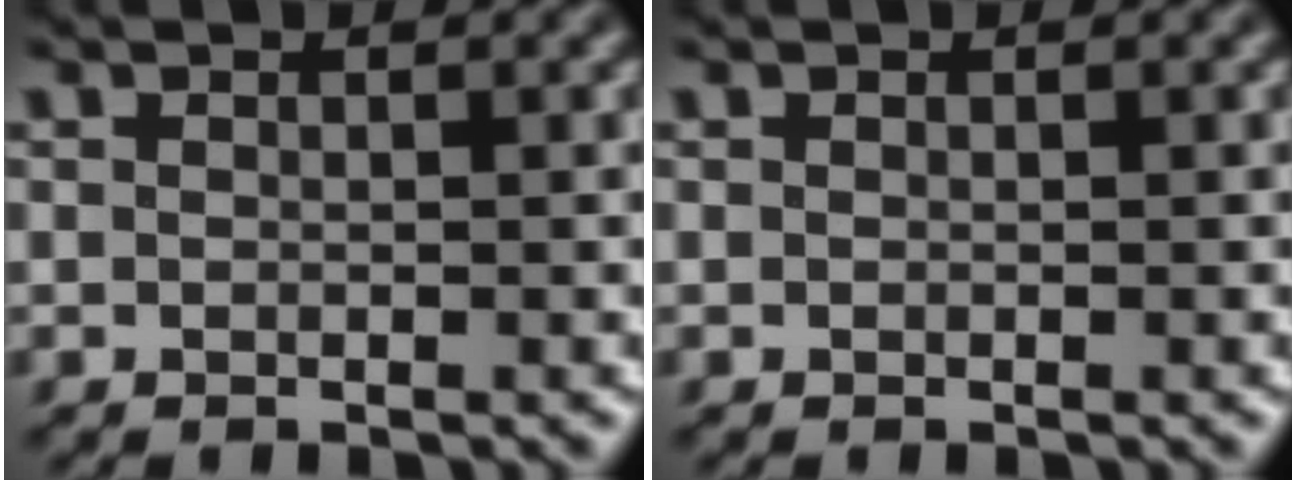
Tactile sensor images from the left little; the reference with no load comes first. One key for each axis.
{"total": 0.0}